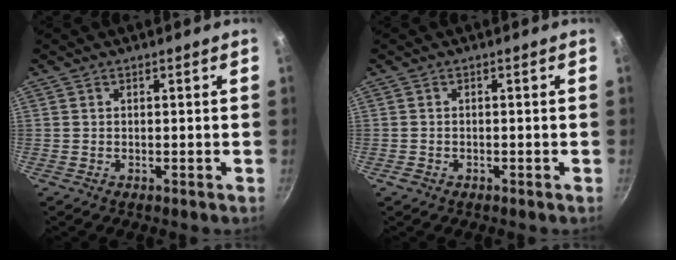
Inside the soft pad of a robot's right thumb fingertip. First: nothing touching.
{"total": 1.0, "force": [-0.7, 0.6, 0.4], "torque": [-0.012, 0.004, -0.009]}